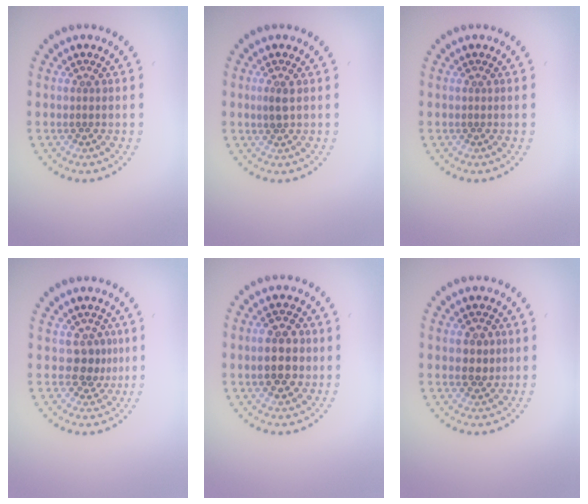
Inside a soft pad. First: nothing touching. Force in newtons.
{"total": 1.2, "press": 1.1, "slide": 0.3}
{"total": 0.0}
{"total": 2.3, "press": 1.7, "slide": 1.6}
{"total": 4.4, "press": 4.4, "slide": 0.1}
{"total": 1.9, "press": 1.7, "slide": 0.6}